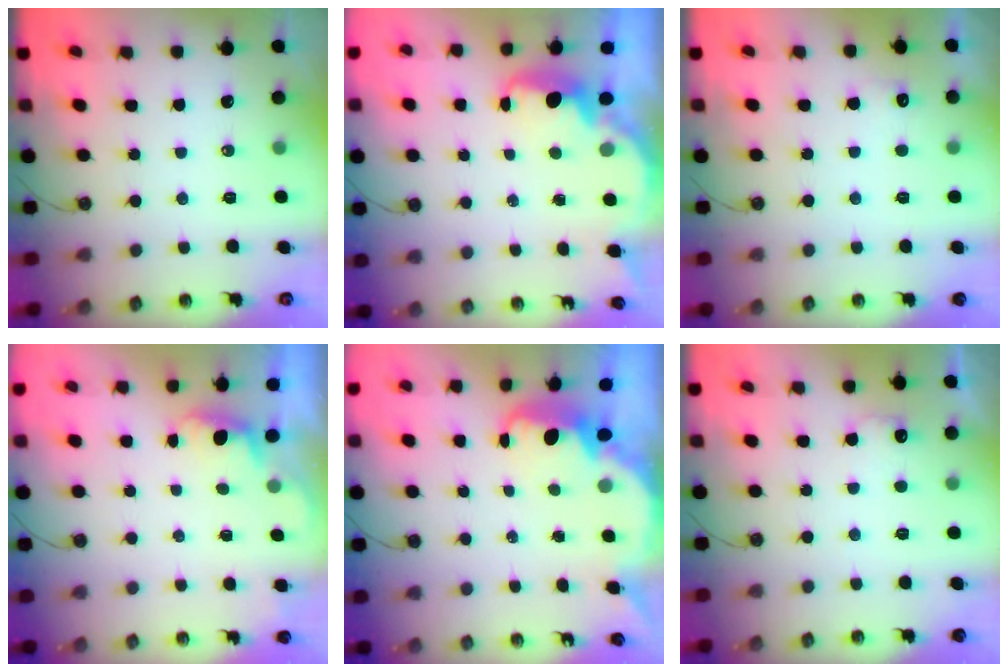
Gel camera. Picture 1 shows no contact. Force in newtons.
{"total": 2.9, "press": 2.9, "slide": 0.6}
{"total": 4.7, "press": 4.5, "slide": 1.2}
{"total": 0.7, "press": 0.1, "slide": 0.7}
{"total": 3.8, "press": 3.7, "slide": 0.4}
{"total": 6.8, "press": 6.8, "slide": 0.5}